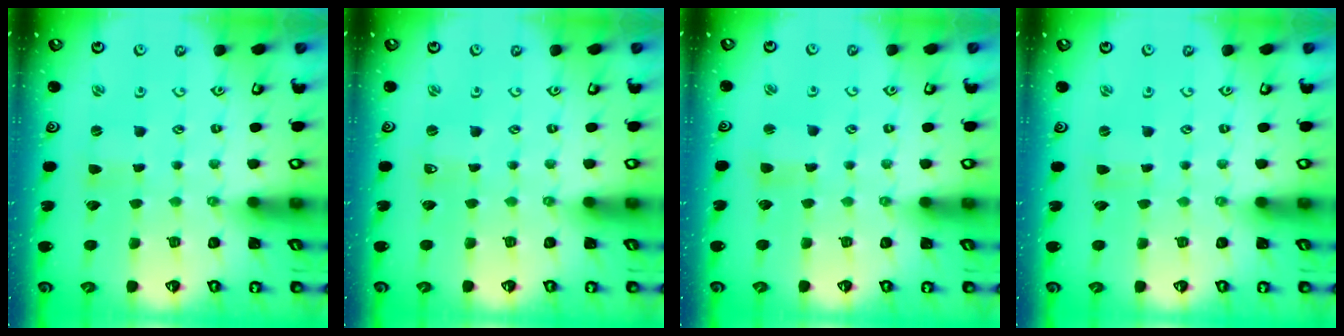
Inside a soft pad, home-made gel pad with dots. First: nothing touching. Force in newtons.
{"total": 0.0}
{"total": 2.1, "press": 2.1, "slide": 0.3}
{"total": 0.0}